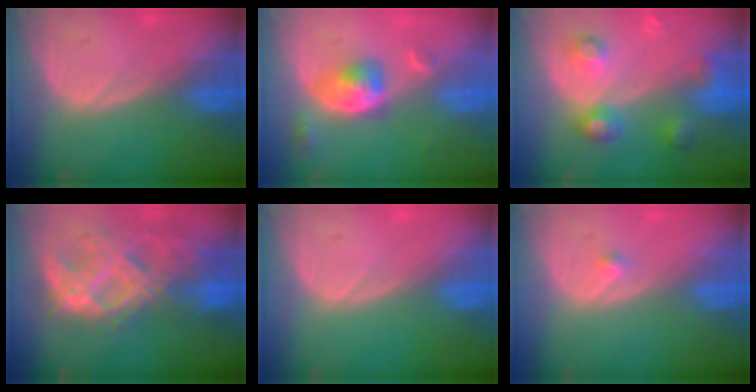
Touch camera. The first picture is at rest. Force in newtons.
{"total": 5.4, "press": 5.0, "slide": 2.1}
{"total": 5.9, "press": 5.8, "slide": 0.4}
{"total": 11.2, "press": 9.4, "slide": 6.0}
{"total": 0.0}
{"total": 0.9, "press": 0.7, "slide": 0.6}